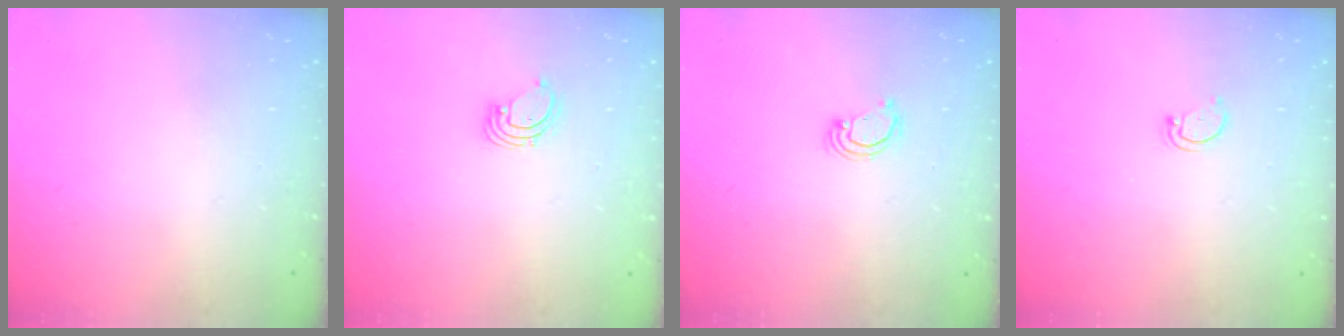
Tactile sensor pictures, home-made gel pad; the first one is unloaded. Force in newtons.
{"total": 1.4, "press": 1.4, "slide": 0.1}
{"total": 2.0, "press": 2.0, "slide": 0.2}
{"total": 2.6, "press": 2.5, "slide": 0.4}